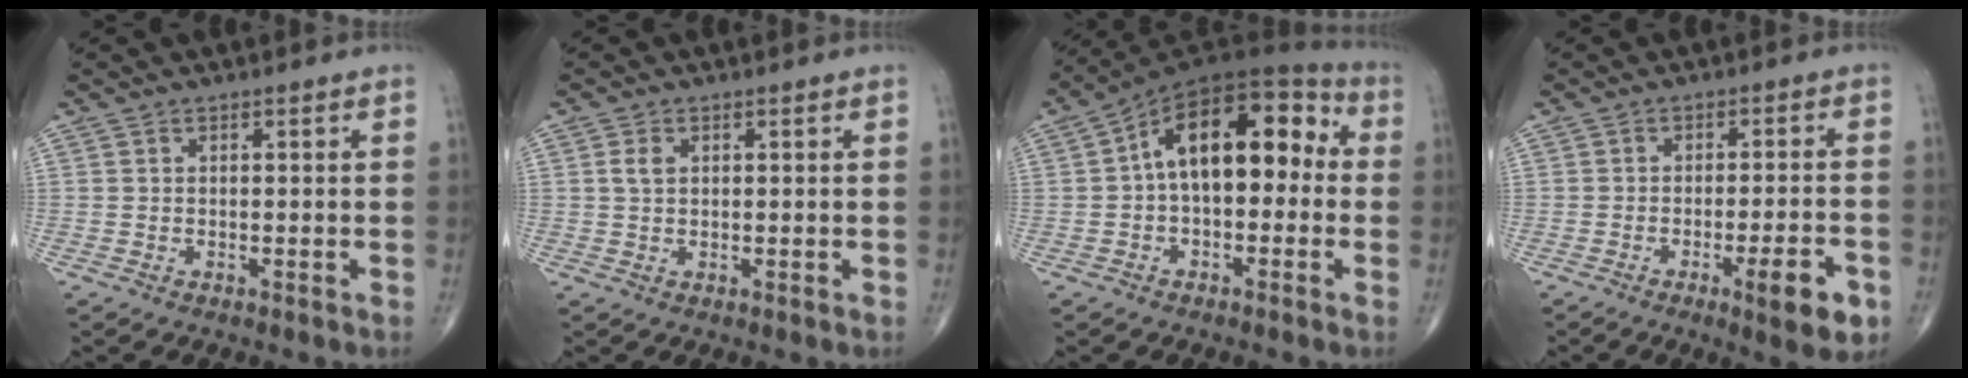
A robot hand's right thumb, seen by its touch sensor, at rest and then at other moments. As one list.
[{"total": 2.1, "force": [0.6, 1.4, 1.5], "torque": [-0.029, 0.004, 0.013]}, {"total": 16.6, "force": [1.1, 9.2, 13.7], "torque": [-0.183, 0.052, 0.005]}, {"total": 8.5, "force": [-3.9, 1.7, 7.4], "torque": [-0.097, 0.011, -0.049]}]